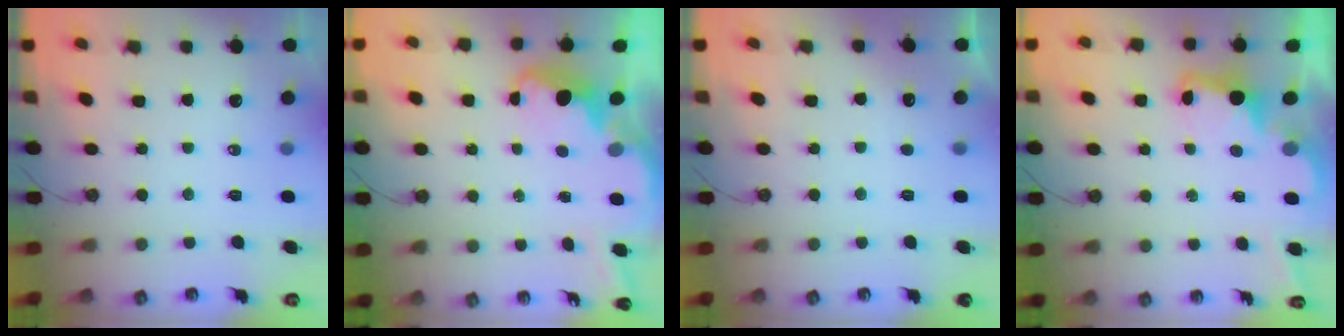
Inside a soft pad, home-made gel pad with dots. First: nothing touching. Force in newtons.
{"total": 3.7, "press": 3.6, "slide": 0.5}
{"total": 2.6, "press": 2.4, "slide": 1.0}
{"total": 2.7, "press": 2.6, "slide": 0.5}